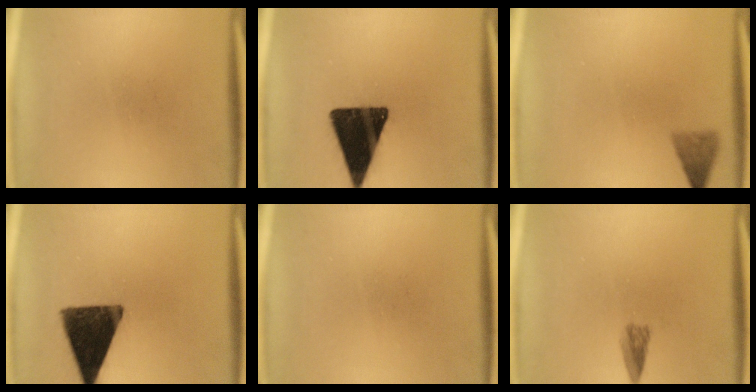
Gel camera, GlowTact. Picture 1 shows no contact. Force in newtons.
{"total": 16.9}
{"total": 2.5}
{"total": 14.1}
{"total": 0.0}
{"total": 2.0}